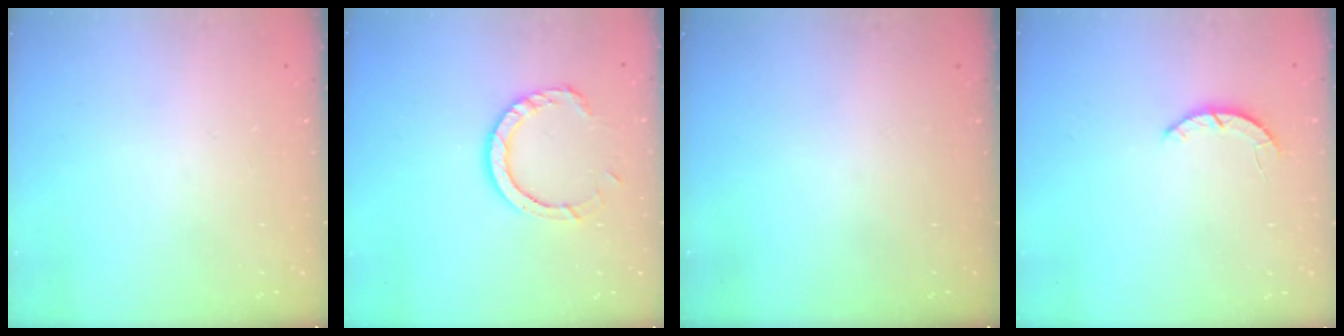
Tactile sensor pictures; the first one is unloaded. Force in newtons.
{"total": 8.9, "press": 8.8, "slide": 1.2}
{"total": 0.0}
{"total": 2.2, "press": 2.2, "slide": 0.3}